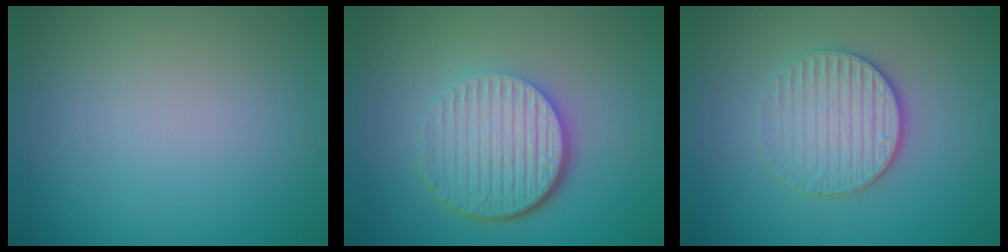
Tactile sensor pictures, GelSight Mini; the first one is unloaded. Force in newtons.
{"total": 6.4, "press": 4.4, "slide": 4.7}
{"total": 3.5, "press": 3.2, "slide": 1.4}